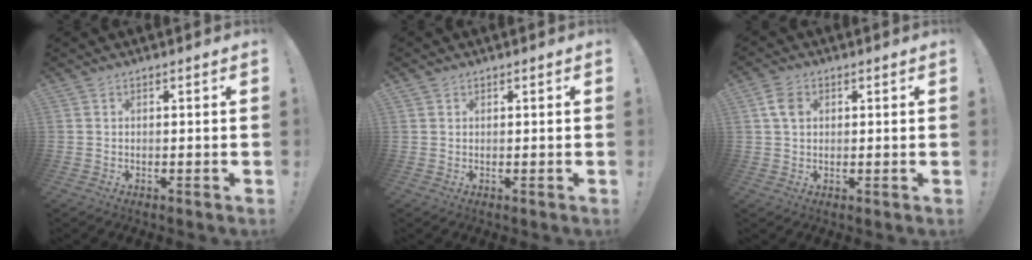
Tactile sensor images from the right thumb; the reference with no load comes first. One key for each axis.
{"total": 0.8, "fx": 0.6, "fy": 0.5, "fz": 0.1, "tx": 0.007, "ty": -0.003, "tz": 0.010}
{"total": 4.8, "fx": 1.4, "fy": 3.5, "fz": 3.0, "tx": -0.047, "ty": 0.003, "tz": 0.029}